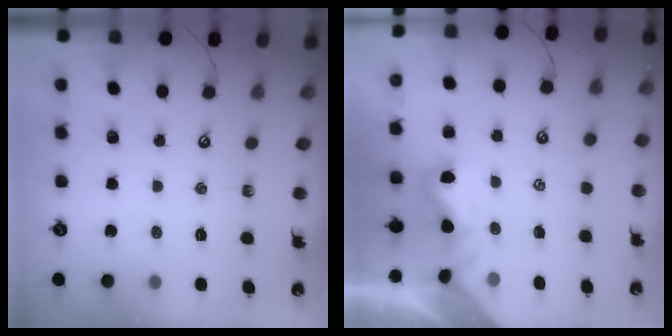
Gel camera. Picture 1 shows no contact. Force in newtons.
{"total": 1.1, "press": 1.0, "slide": 0.5}